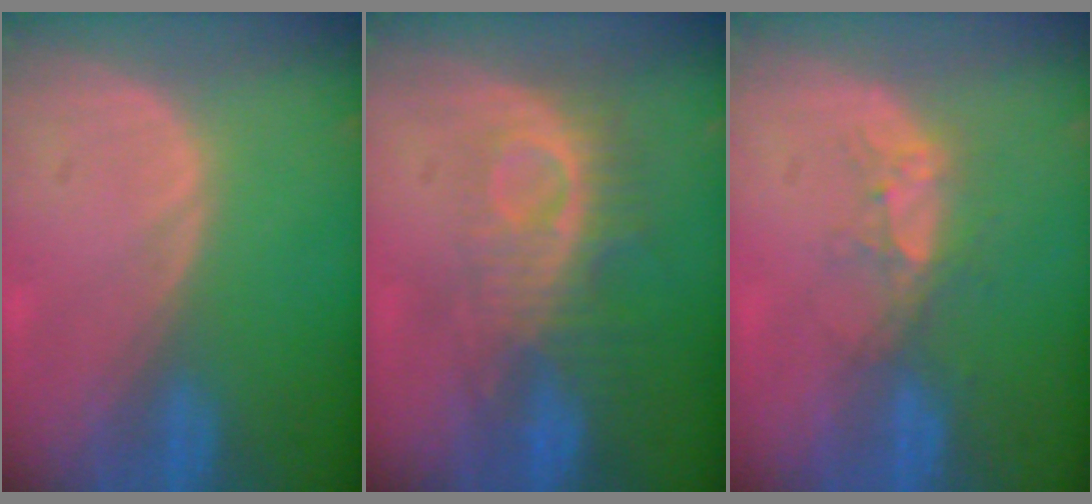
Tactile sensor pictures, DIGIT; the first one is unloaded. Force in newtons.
{"total": 9.4, "press": 8.2, "slide": 4.5}
{"total": 4.0, "press": 3.5, "slide": 1.9}